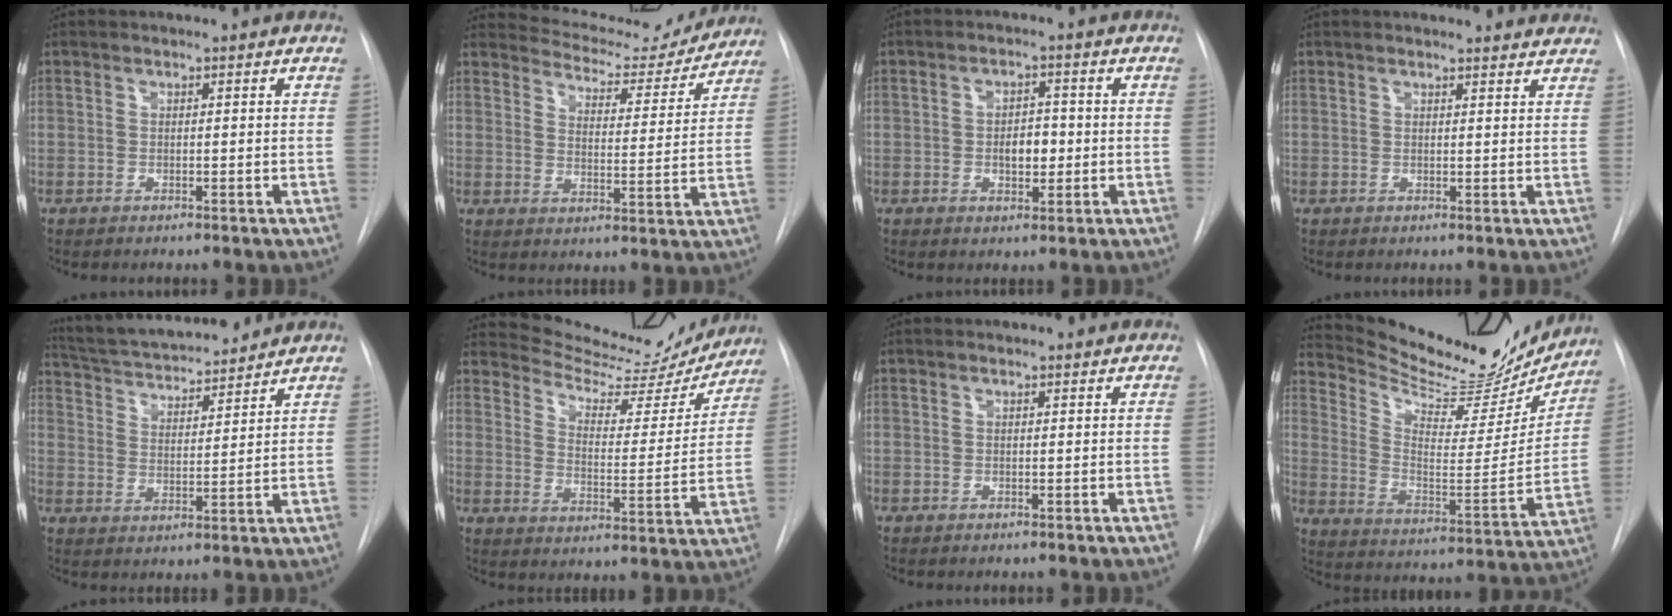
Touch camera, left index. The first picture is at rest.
{"total": 12.8, "force": [12.3, 3.0, 1.8], "torque": [-0.016, -0.023, 0.157]}
{"total": 3.8, "force": [-0.9, 2.0, 3.1], "torque": [-0.044, -0.002, -0.010]}
{"total": 7.5, "force": [7.4, 0.9, 1.2], "torque": [-0.001, -0.004, 0.059]}
{"total": 15.6, "force": [14.3, 2.4, 5.8], "torque": [-0.100, 0.016, 0.231]}
{"total": 16.6, "force": [16.1, 3.1, 2.5], "torque": [-0.031, -0.052, 0.205]}
{"total": 2.2, "force": [2.1, 0.2, 0.5], "torque": [-0.011, 0.009, 0.020]}
{"total": 23.4, "force": [21.6, 5.4, 7.3], "torque": [-0.114, -0.060, 0.304]}